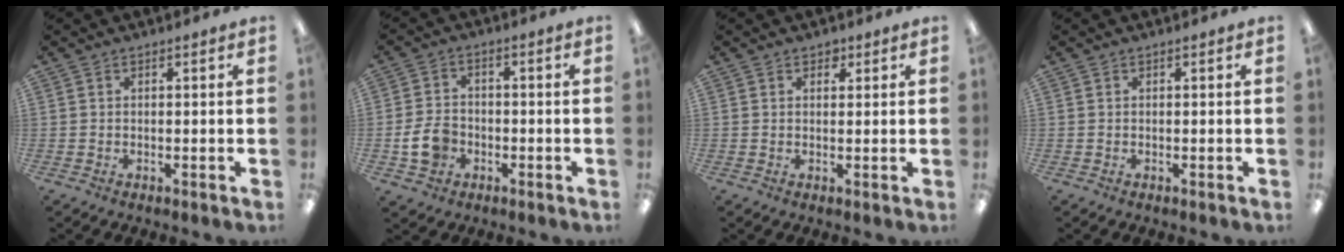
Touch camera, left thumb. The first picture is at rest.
{"total": 7.1, "force": [-2.3, 5.3, 4.1], "torque": [-0.094, 0.011, -0.042]}
{"total": 1.7, "force": [1.1, 1.0, 0.7], "torque": [0.001, -0.005, 0.017]}
{"total": 0.0}